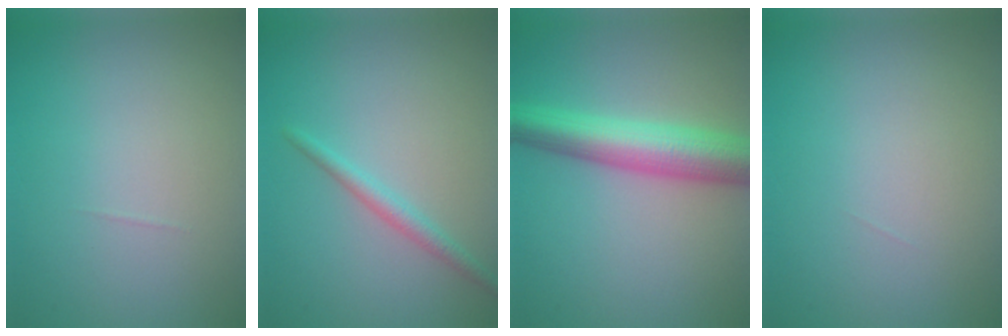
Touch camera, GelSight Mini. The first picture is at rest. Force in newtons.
{"total": 1.8, "press": 1.8, "slide": 0.0}
{"total": 7.3, "press": 7.3, "slide": 0.1}
{"total": 0.0}